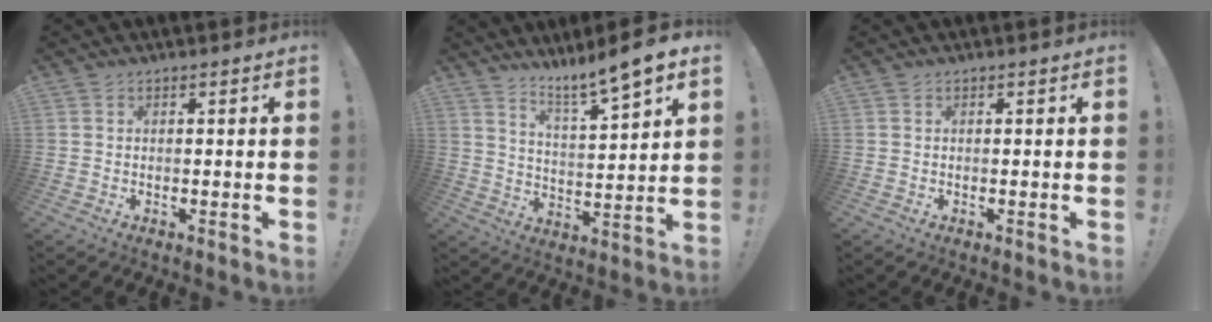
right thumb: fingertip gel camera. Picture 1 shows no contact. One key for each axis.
{"total": 9.0, "fx": 7.7, "fy": -0.4, "fz": 4.6, "tx": -0.082, "ty": -0.067, "tz": 0.127}
{"total": 0.0}